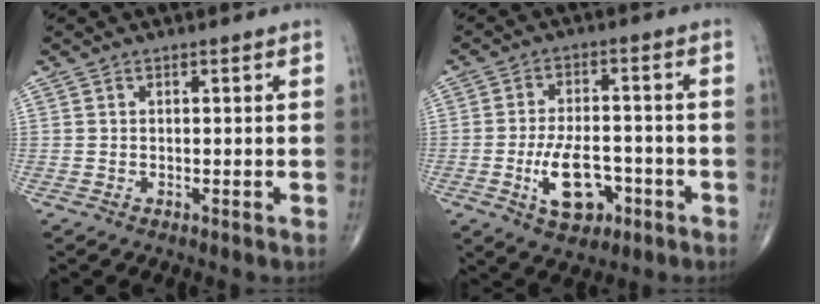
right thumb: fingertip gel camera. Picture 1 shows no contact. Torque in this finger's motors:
{"motor_torque": [0.17, 0.28, 0.70, -0.32, 0.23]}